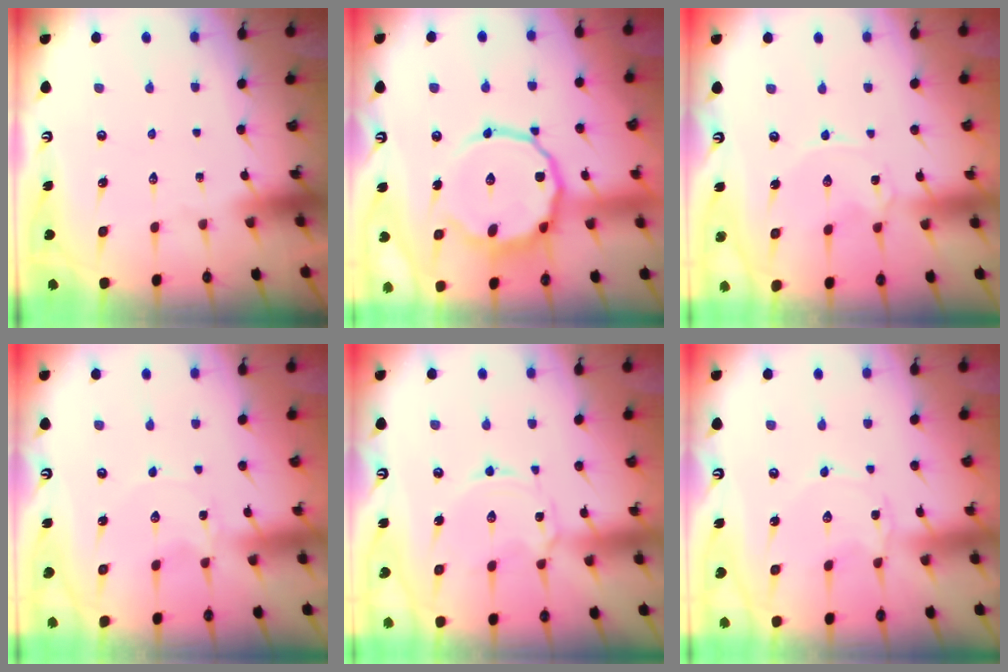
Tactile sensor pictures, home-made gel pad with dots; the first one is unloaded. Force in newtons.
{"total": 12.9, "press": 12.8, "slide": 1.6}
{"total": 0.0}
{"total": 0.0}
{"total": 1.8, "press": 1.7, "slide": 0.4}
{"total": 2.4, "press": 2.4, "slide": 0.3}